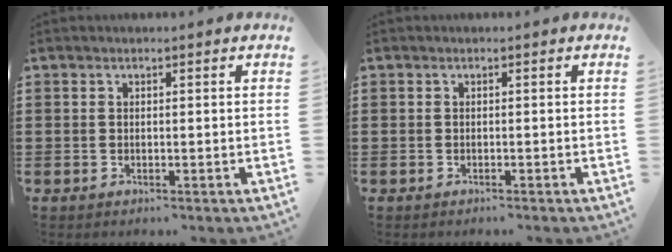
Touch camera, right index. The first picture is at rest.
{"total": 0.0}